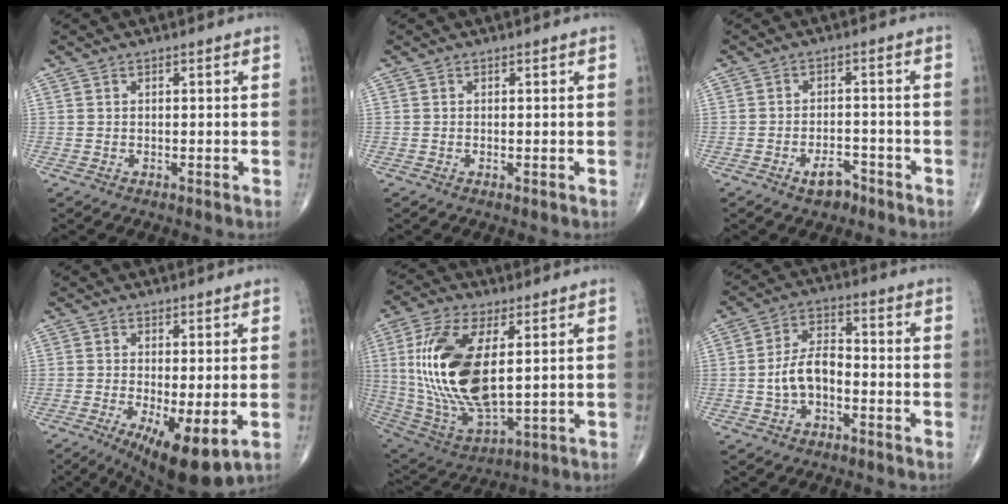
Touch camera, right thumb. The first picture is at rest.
{"total": 0.0}
{"total": 4.0, "force": [-2.8, 2.0, 2.1], "torque": [-0.024, 0.020, -0.042]}
{"total": 10.9, "force": [-3.3, 3.3, 9.9], "torque": [-0.156, -0.023, -0.041]}
{"total": 21.5, "force": [3.4, 9.8, 18.9], "torque": [-0.390, -0.022, 0.072]}
{"total": 7.6, "force": [-2.0, 4.4, 5.8], "torque": [-0.105, 0.032, -0.044]}